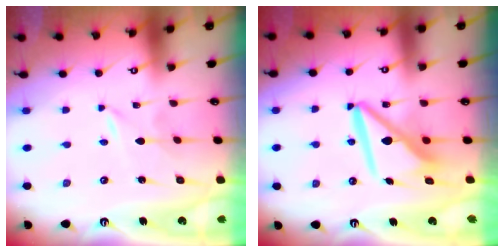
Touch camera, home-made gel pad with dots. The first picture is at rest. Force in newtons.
{"total": 11.2, "press": 11.1, "slide": 1.3}